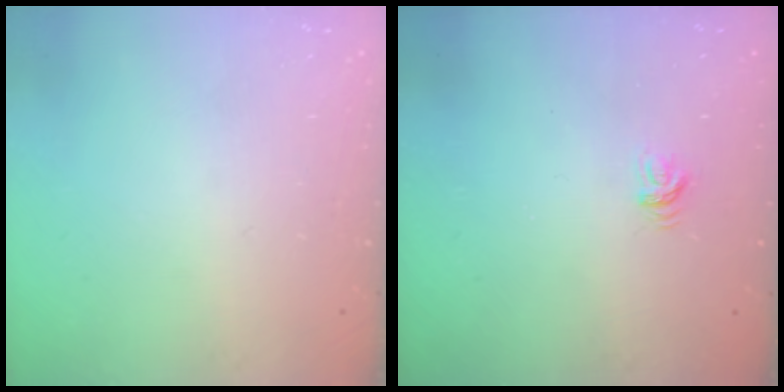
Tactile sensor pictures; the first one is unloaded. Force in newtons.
{"total": 3.7, "press": 3.7, "slide": 0.2}